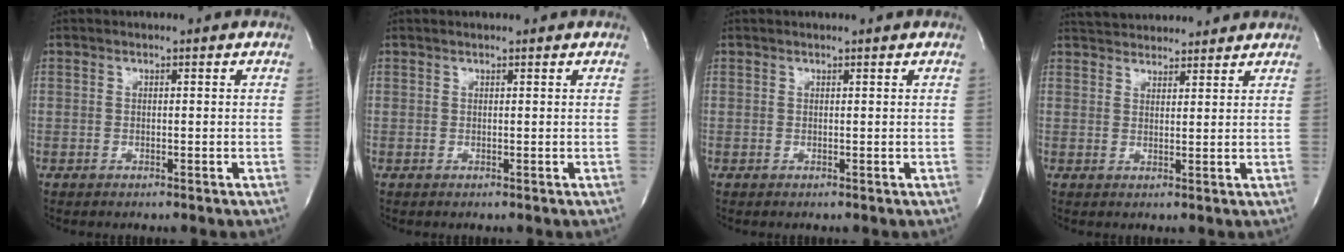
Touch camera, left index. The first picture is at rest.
{"total": 1.5, "force": [1.3, 0.1, 0.6], "torque": [-0.008, 0.015, 0.021]}
{"total": 1.4, "force": [1.3, -0.2, 0.5], "torque": [-0.008, 0.005, 0.018]}
{"total": 10.0, "force": [9.4, 2.1, 2.4], "torque": [-0.035, 0.030, 0.135]}